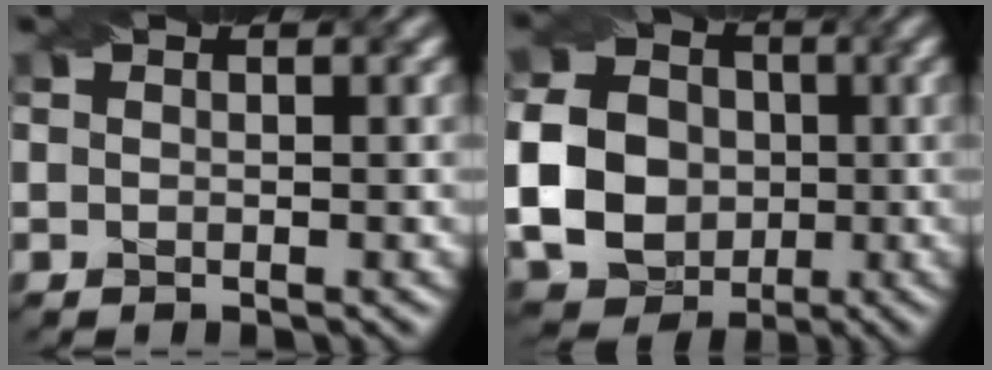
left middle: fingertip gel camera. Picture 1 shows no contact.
{"total": 11.6, "force": [-1.0, 10.1, 5.4], "torque": [-0.126, -0.013, -0.031]}